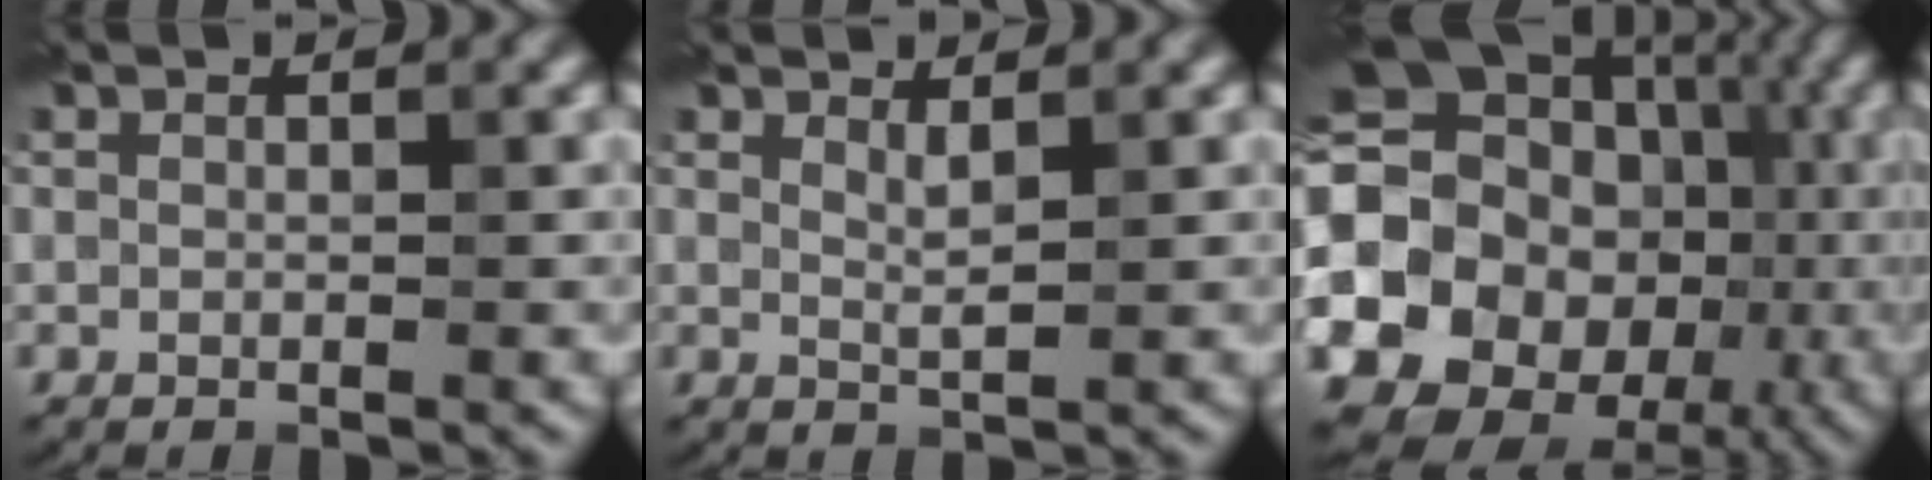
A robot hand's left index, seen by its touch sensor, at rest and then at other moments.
{"total": 1.3, "force": [0.9, 0.2, 1.0], "torque": [-0.017, -0.004, 0.015]}
{"total": 21.3, "force": [-3.4, 18.7, 9.6], "torque": [-0.174, -0.014, -0.082]}